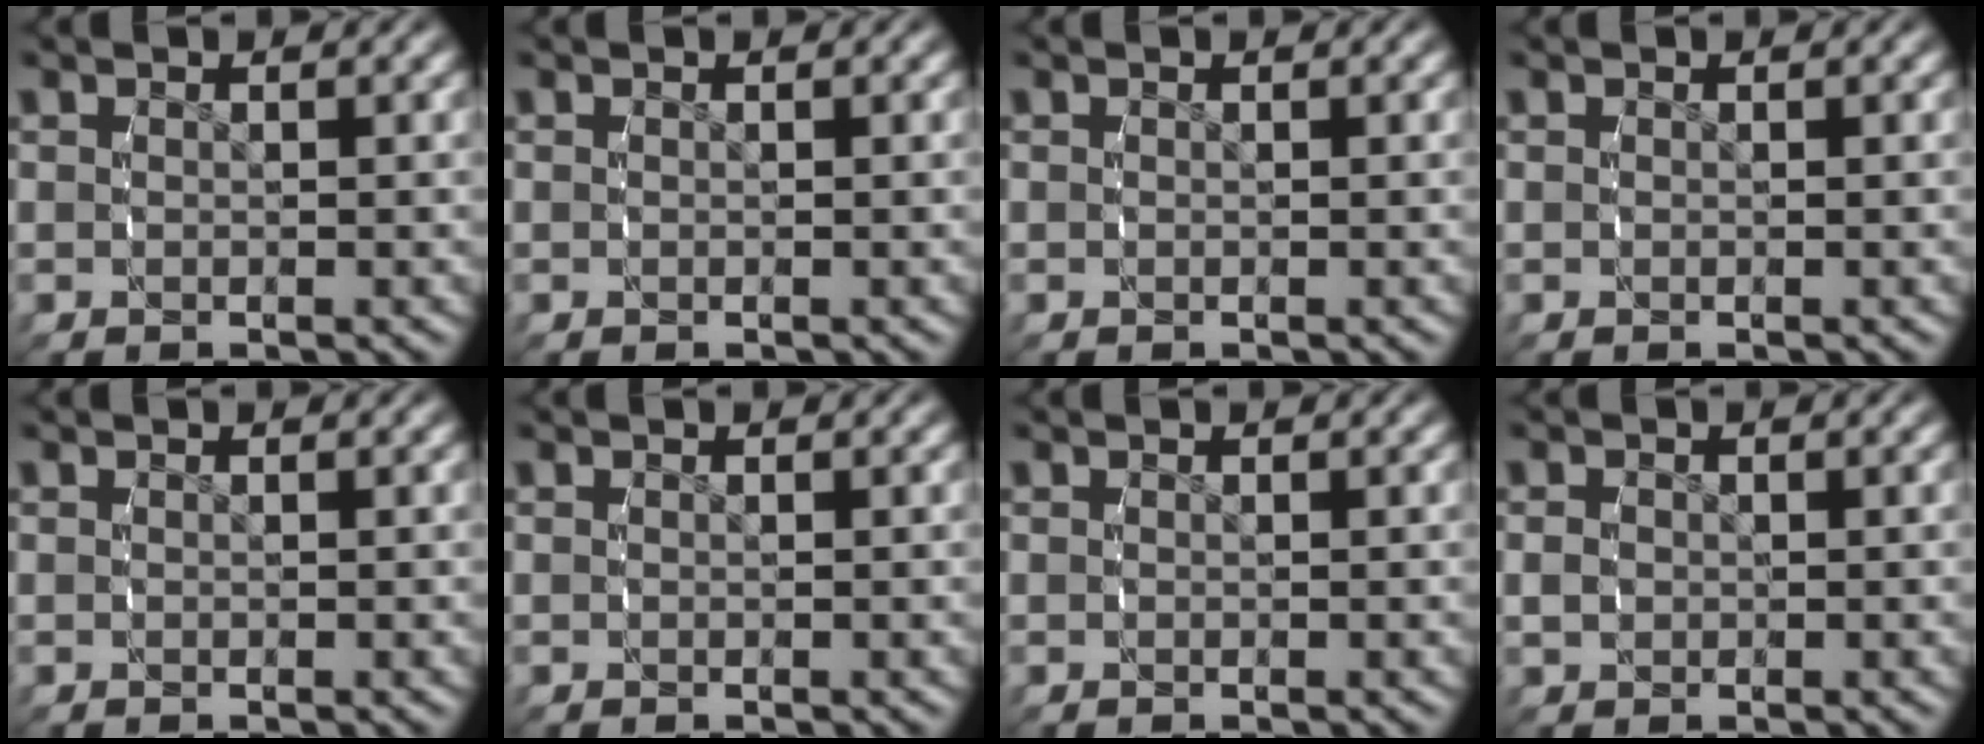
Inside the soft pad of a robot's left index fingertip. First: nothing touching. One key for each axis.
{"total": 0.0}
{"total": 0.0}
{"total": 0.0}
{"total": 0.0}
{"total": 0.0}
{"total": 0.0}
{"total": 1.1, "fx": -0.4, "fy": 1.0, "fz": 0.3, "tx": -0.010, "ty": -0.005, "tz": -0.003}